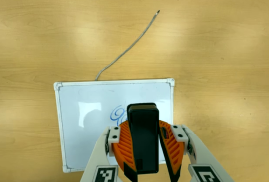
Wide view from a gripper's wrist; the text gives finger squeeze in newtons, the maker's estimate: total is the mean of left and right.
{"total": 10.3, "left": 9.6, "right": 10.9}